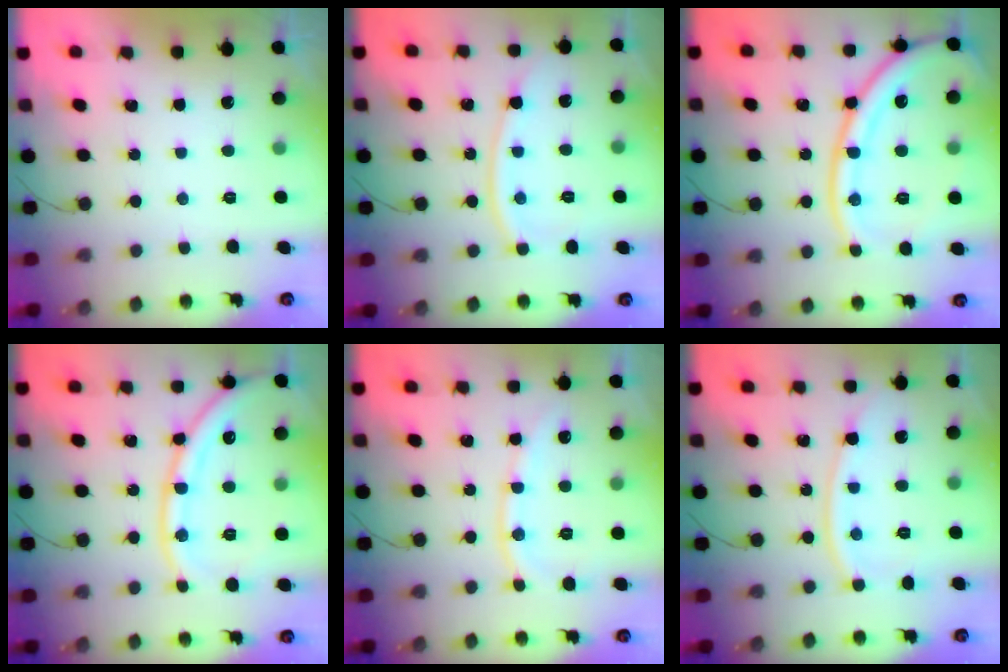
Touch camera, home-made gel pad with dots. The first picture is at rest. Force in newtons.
{"total": 9.5, "press": 9.4, "slide": 1.0}
{"total": 20.5, "press": 20.4, "slide": 2.2}
{"total": 15.9, "press": 15.8, "slide": 2.0}
{"total": 10.8, "press": 10.7, "slide": 1.3}
{"total": 9.5, "press": 9.4, "slide": 1.0}